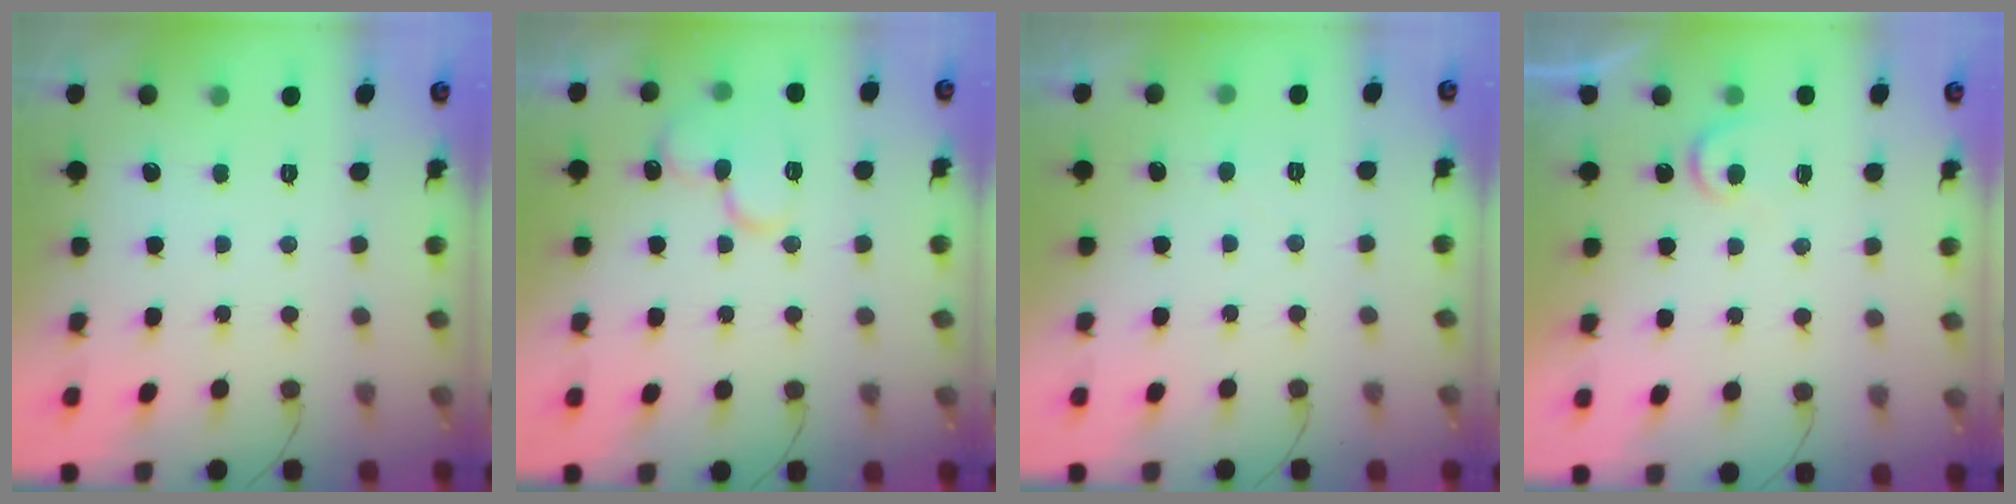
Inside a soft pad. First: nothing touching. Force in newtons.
{"total": 13.1, "press": 13.0, "slide": 1.8}
{"total": 2.6, "press": 2.6, "slide": 0.3}
{"total": 4.9, "press": 4.9, "slide": 0.5}